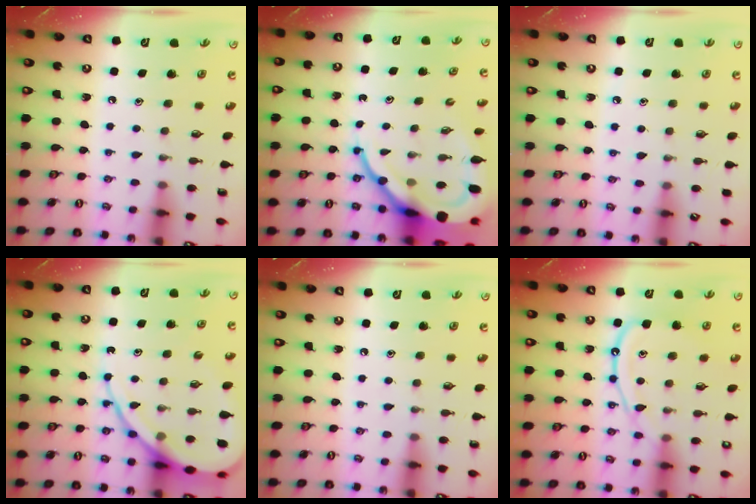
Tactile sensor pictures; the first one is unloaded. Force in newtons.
{"total": 16.8, "press": 16.7, "slide": 1.7}
{"total": 3.4, "press": 3.4, "slide": 0.5}
{"total": 14.9, "press": 14.9, "slide": 1.6}
{"total": 0.0}
{"total": 12.3, "press": 12.3, "slide": 1.1}